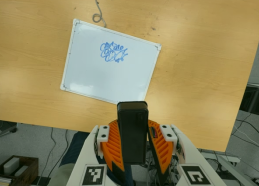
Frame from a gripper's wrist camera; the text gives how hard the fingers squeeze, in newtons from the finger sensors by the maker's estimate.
{"total": 9.5, "left": 8.5, "right": 10.6}